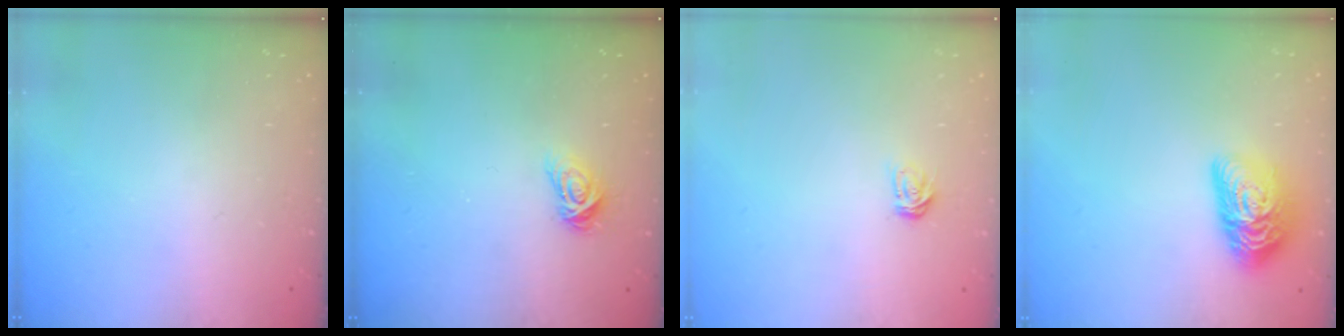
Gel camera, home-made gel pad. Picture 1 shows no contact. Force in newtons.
{"total": 6.2, "press": 6.2, "slide": 0.6}
{"total": 4.0, "press": 4.0, "slide": 0.5}
{"total": 15.0, "press": 14.9, "slide": 1.0}